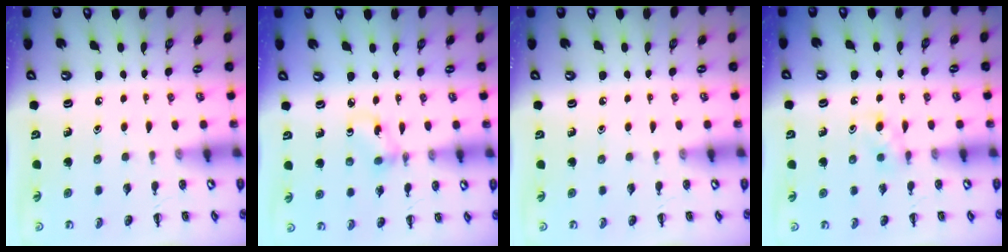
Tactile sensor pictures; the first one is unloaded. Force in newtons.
{"total": 2.9, "press": 2.8, "slide": 0.9}
{"total": 0.0}
{"total": 3.0, "press": 2.7, "slide": 1.2}